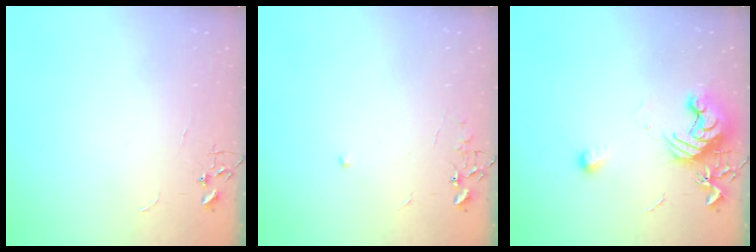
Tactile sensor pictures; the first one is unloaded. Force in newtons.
{"total": 5.2, "press": 5.1, "slide": 0.6}
{"total": 12.6, "press": 12.5, "slide": 0.8}